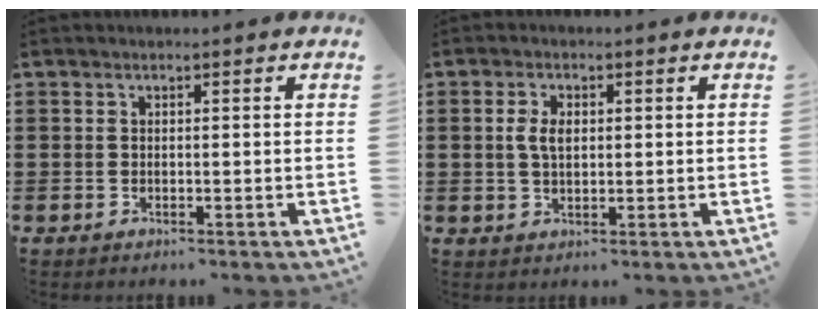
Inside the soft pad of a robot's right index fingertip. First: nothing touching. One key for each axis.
{"total": 3.4, "fx": 0.5, "fy": 1.9, "fz": 2.8, "tx": -0.058, "ty": 0.010, "tz": 0.006}